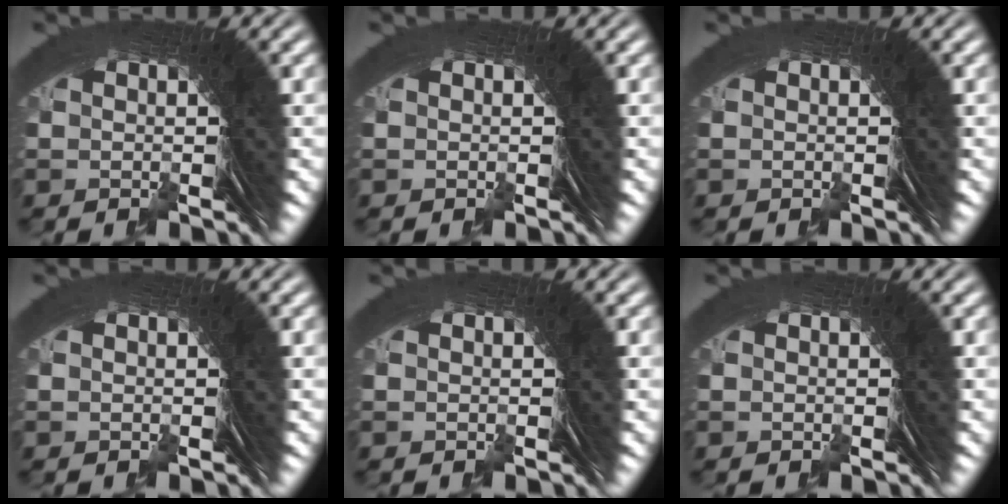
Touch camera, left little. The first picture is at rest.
{"total": 0.0}
{"total": 0.0}
{"total": 0.0}
{"total": 0.0}
{"total": 0.0}